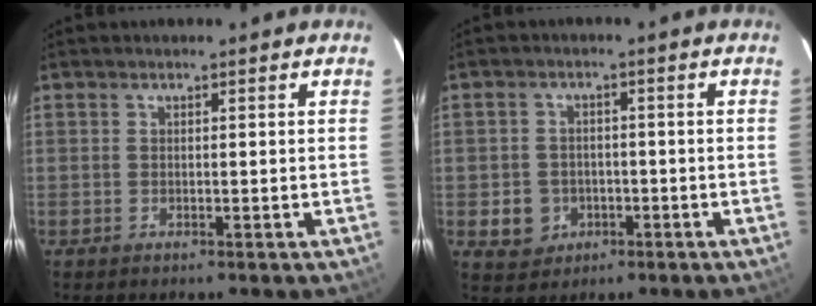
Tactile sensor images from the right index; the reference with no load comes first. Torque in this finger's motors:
{"motor_torque": [-0.01, 0.03, -0.48, -0.21]}